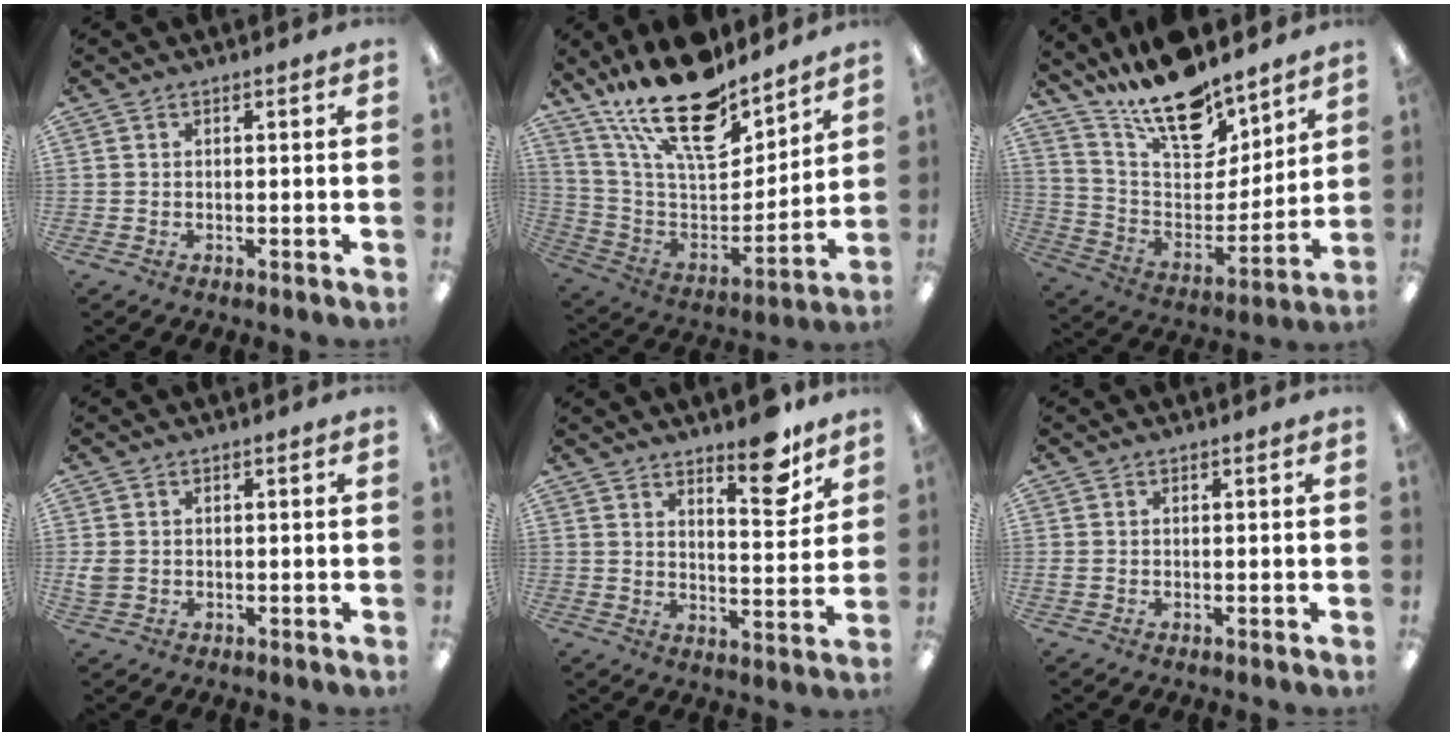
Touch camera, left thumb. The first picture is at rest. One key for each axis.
{"total": 23.5, "fx": 16.9, "fy": 9.4, "fz": 13.3, "tx": -0.246, "ty": -0.107, "tz": 0.299}
{"total": 19.5, "fx": 15.9, "fy": 7.6, "fz": 8.4, "tx": -0.152, "ty": -0.116, "tz": 0.282}
{"total": 2.5, "fx": 0.1, "fy": 2.1, "fz": 1.4, "tx": -0.017, "ty": 0.004, "tz": 0.000}
{"total": 11.1, "fx": 8.7, "fy": 3.3, "fz": 6.0, "tx": -0.061, "ty": -0.065, "tz": 0.143}
{"total": 0.6, "fx": 0.1, "fy": 0.5, "fz": 0.4, "tx": -0.007, "ty": 0.003, "tz": 0.000}